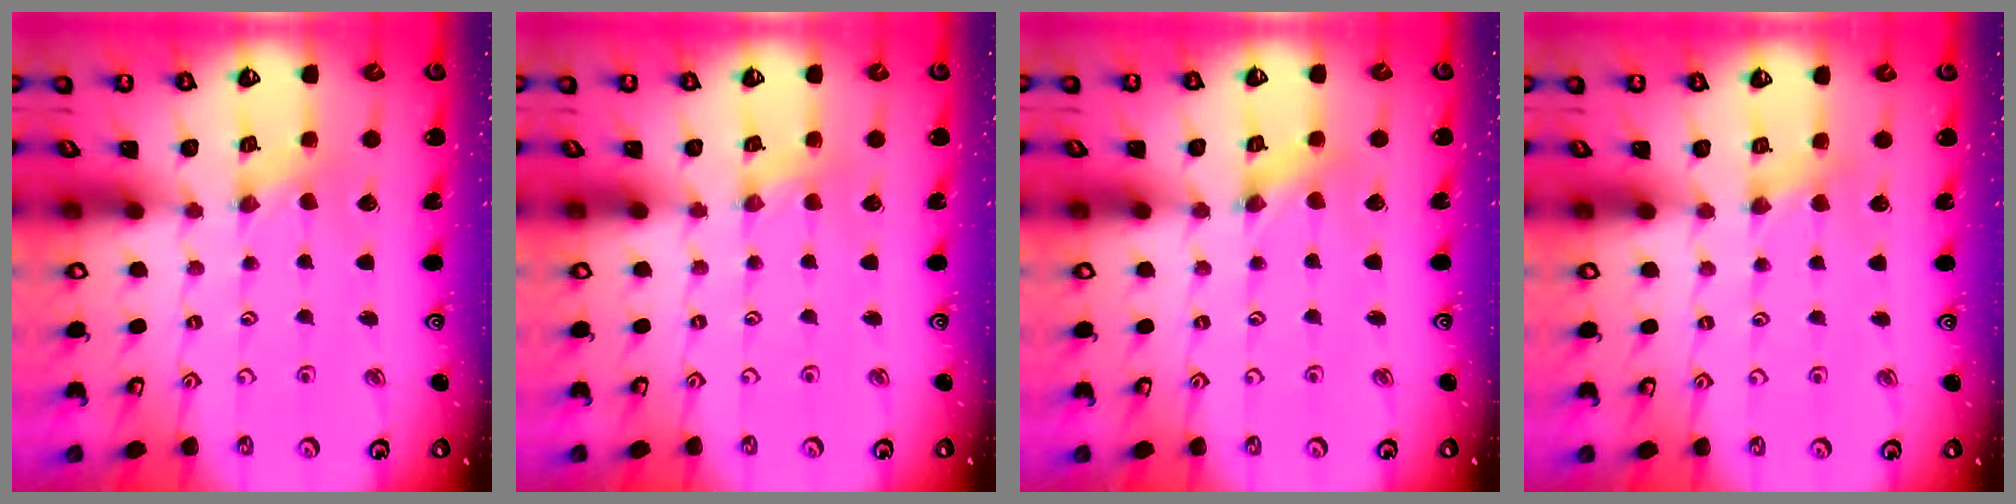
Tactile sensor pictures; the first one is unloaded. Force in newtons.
{"total": 1.7, "press": 1.7, "slide": 0.3}
{"total": 0.9, "press": 0.9, "slide": 0.2}
{"total": 2.3, "press": 2.2, "slide": 0.4}